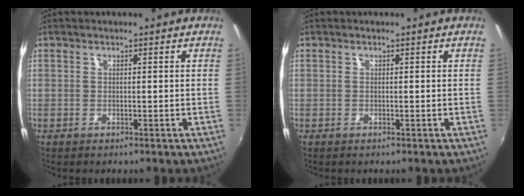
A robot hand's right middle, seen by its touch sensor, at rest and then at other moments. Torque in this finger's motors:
{"motor_torque": [1.02, -0.63, 0.04, -0.03]}